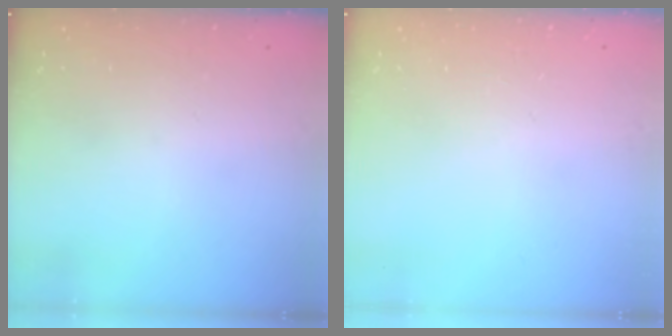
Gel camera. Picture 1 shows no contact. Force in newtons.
{"total": 0.0}